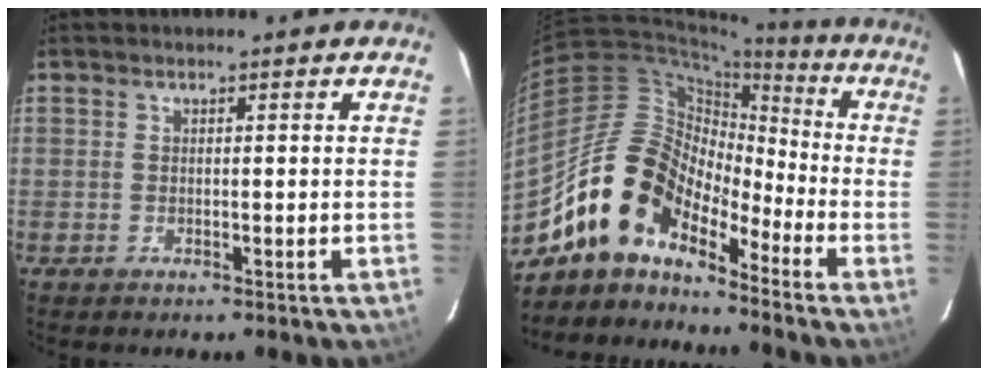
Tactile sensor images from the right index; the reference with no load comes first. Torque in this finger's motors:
{"motor_torque": [1.14, -0.99, 1.05, 0.21]}